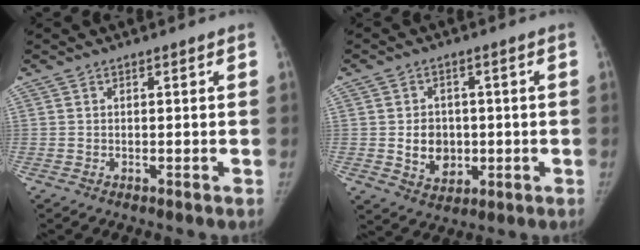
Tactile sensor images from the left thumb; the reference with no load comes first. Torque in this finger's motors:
{"motor_torque": [0.40, 1.37, 0.78, -0.57, 0.24]}